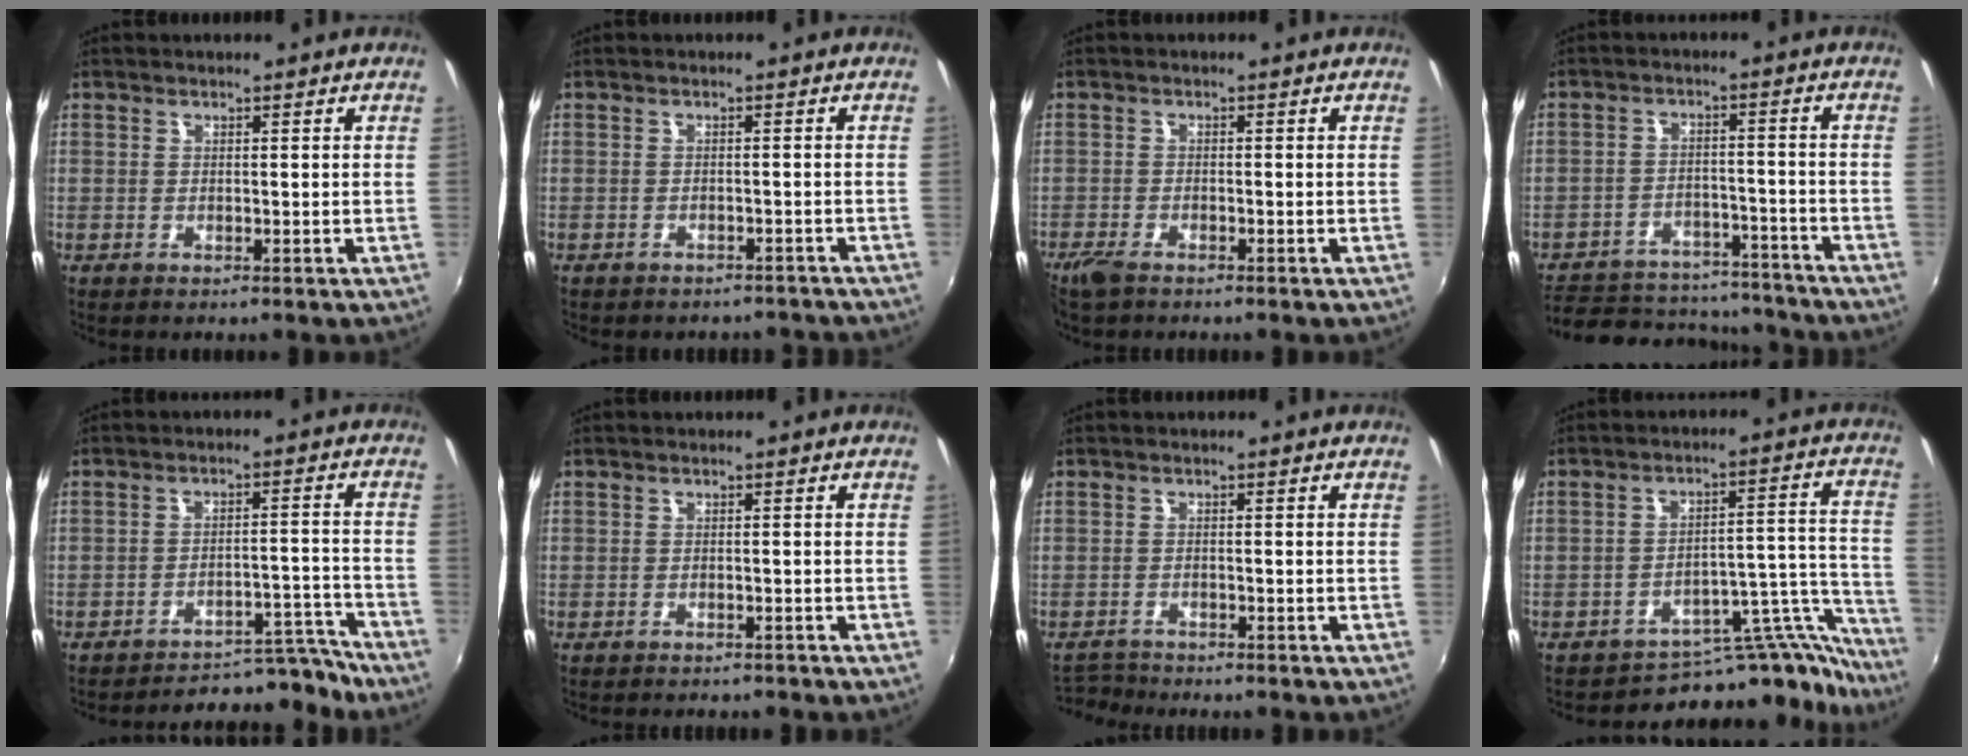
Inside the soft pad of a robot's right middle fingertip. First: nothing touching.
{"total": 7.1, "force": [-6.4, 2.6, 1.8], "torque": [-0.038, -0.004, -0.070]}
{"total": 3.5, "force": [-2.8, 1.1, 1.8], "torque": [-0.049, -0.010, -0.057]}
{"total": 18.5, "force": [-15.1, 8.4, 6.6], "torque": [-0.155, 0.023, -0.187]}
{"total": 11.4, "force": [-11.1, 2.2, 1.5], "torque": [-0.017, 0.038, -0.143]}
{"total": 2.0, "force": [-1.8, 0.6, 0.6], "torque": [-0.014, -0.006, -0.024]}
{"total": 3.0, "force": [-2.9, 0.7, 0.0], "torque": [-0.017, -0.007, -0.058]}
{"total": 16.1, "force": [-14.9, 5.1, 3.7], "torque": [-0.023, 0.053, -0.204]}